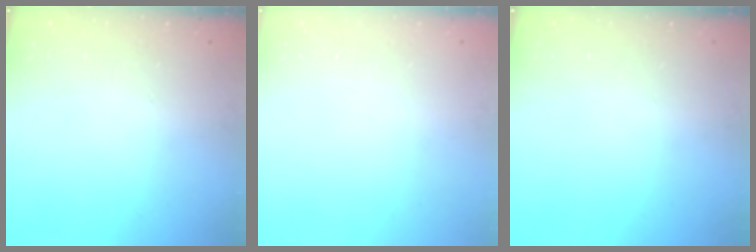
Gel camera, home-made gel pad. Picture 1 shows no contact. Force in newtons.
{"total": 0.0}
{"total": 0.0}